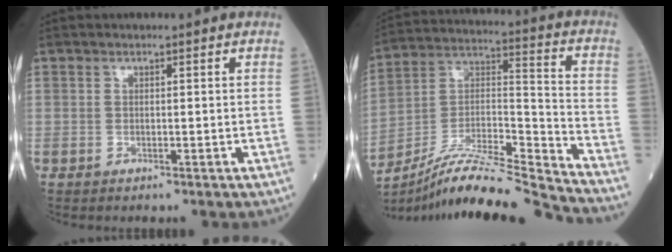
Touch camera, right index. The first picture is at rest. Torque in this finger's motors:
{"motor_torque": [0.45, -0.52, 0.19, 0.09]}